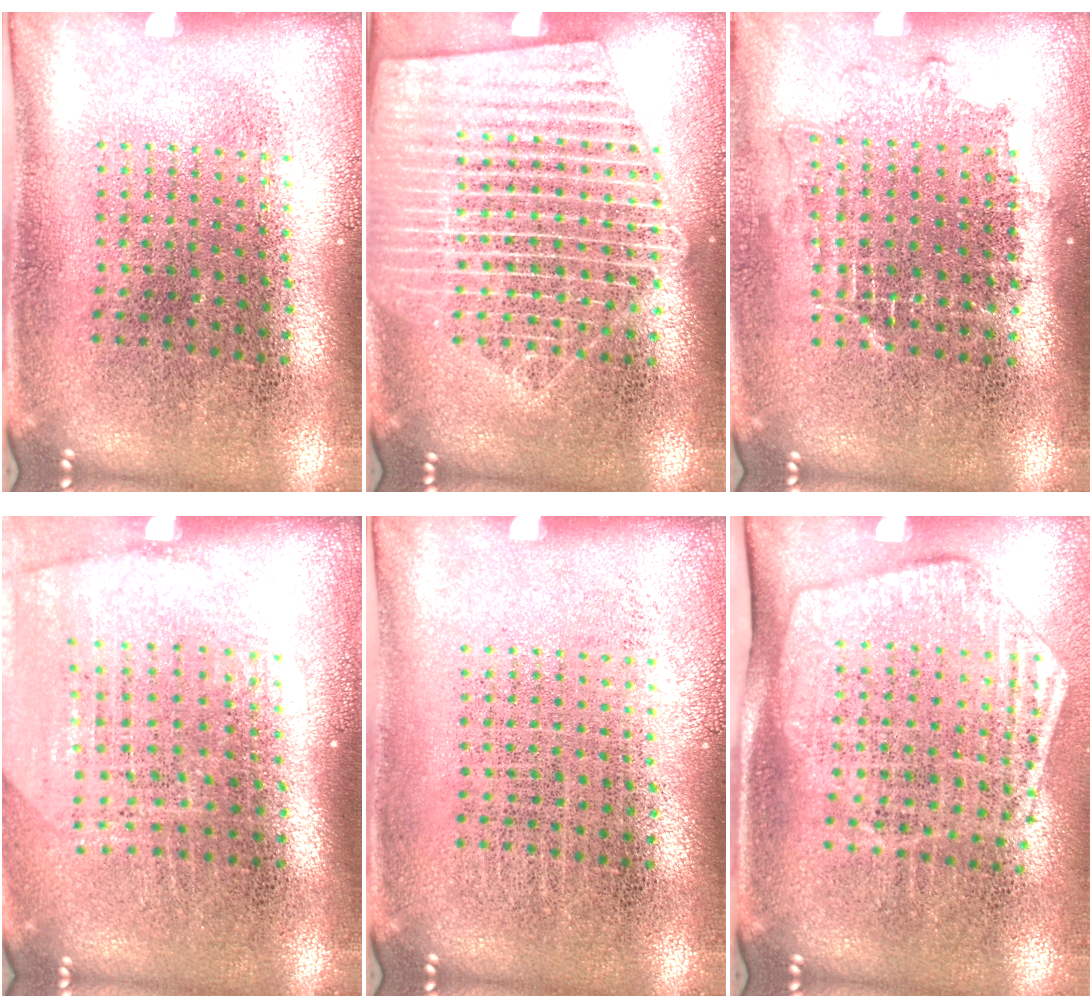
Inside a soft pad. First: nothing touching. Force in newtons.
{"total": 2.3, "press": 2.2, "slide": 0.2}
{"total": 1.2, "press": 1.1, "slide": 0.6}
{"total": 1.8, "press": 1.5, "slide": 0.9}
{"total": 0.0}
{"total": 1.8, "press": 1.5, "slide": 0.8}